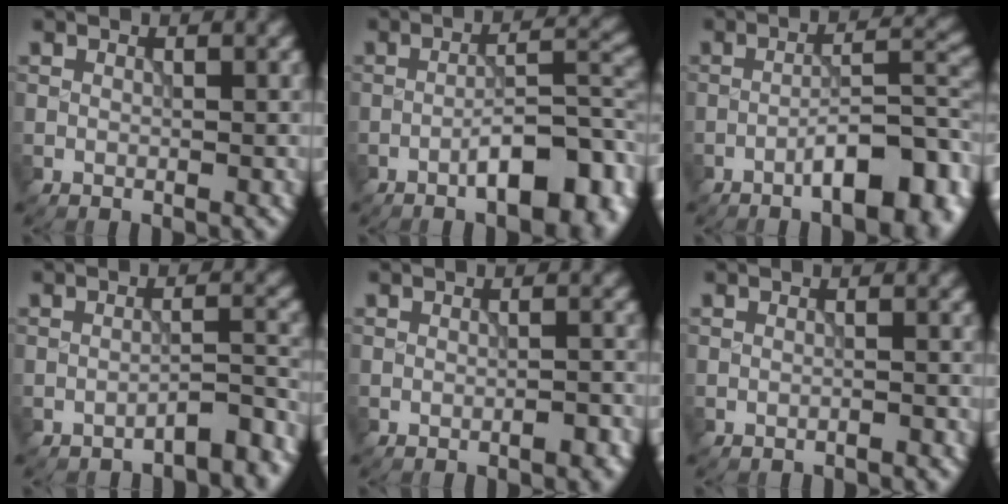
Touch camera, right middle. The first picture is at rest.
{"total": 8.4, "force": [-3.8, 2.8, 7.0], "torque": [-0.095, 0.010, -0.056]}
{"total": 8.5, "force": [-4.2, 2.6, 6.9], "torque": [-0.094, 0.009, -0.061]}
{"total": 3.5, "force": [-2.9, 0.8, 1.8], "torque": [-0.023, 0.008, -0.043]}
{"total": 1.7, "force": [-0.9, 0.5, 1.4], "torque": [-0.015, 0.004, -0.011]}
{"total": 0.6, "force": [-0.6, 0.0, 0.1], "torque": [-0.002, 0.002, -0.013]}